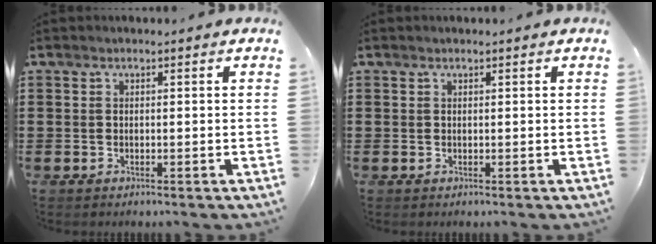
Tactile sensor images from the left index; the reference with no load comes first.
{"total": 0.0}